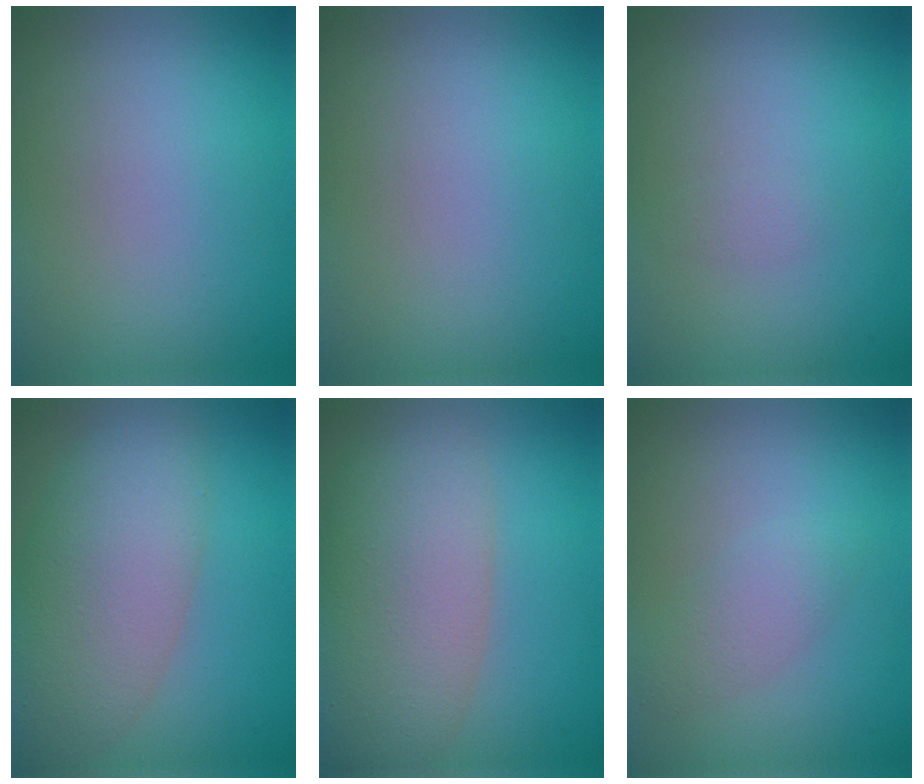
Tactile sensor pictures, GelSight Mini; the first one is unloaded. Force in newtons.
{"total": 0.0}
{"total": 0.7, "press": 0.7, "slide": 0.0}
{"total": 8.1, "press": 8.1, "slide": 0.4}
{"total": 9.0, "press": 9.0, "slide": 0.6}
{"total": 2.0, "press": 2.0, "slide": 0.1}